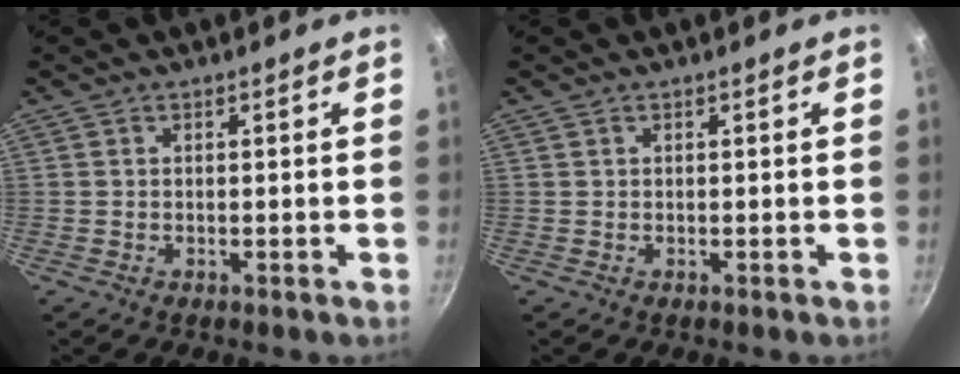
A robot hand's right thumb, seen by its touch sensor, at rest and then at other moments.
{"total": 0.0}